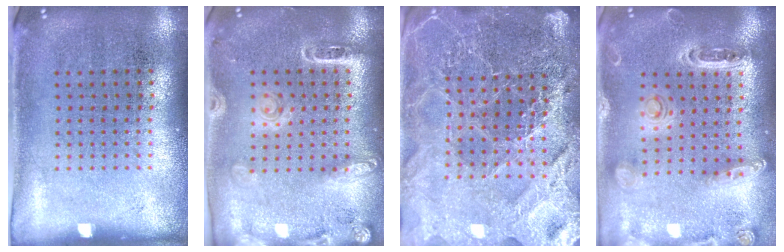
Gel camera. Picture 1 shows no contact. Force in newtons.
{"total": 1.8, "press": 1.7, "slide": 0.7}
{"total": 4.7, "press": 4.3, "slide": 1.9}
{"total": 1.2, "press": 1.2, "slide": 0.2}